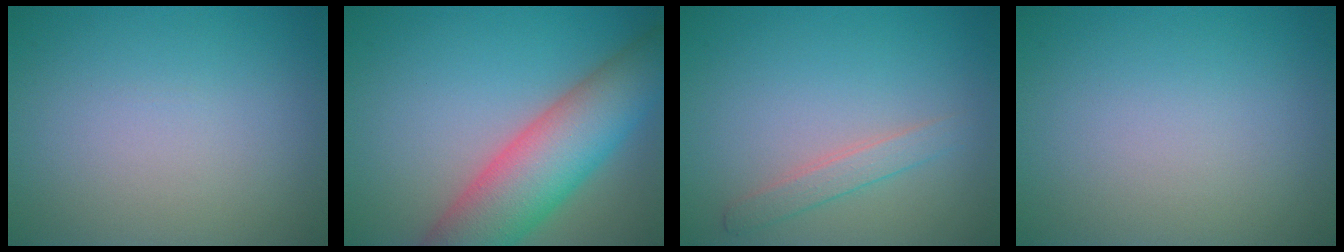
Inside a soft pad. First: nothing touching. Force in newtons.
{"total": 9.5, "press": 9.5, "slide": 0.7}
{"total": 1.7, "press": 1.7, "slide": 0.1}
{"total": 0.0}